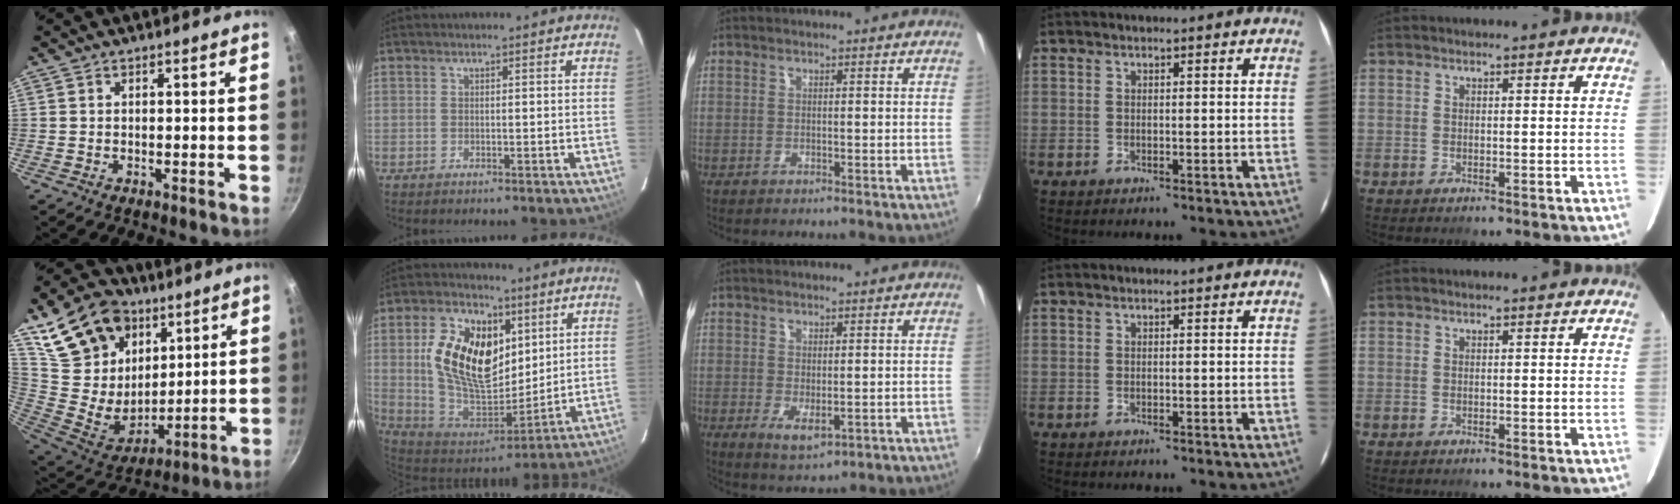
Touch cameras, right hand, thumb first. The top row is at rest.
{"thumb": {"total": 23.4, "force": [12.3, 16.0, 11.8], "torque": [-0.188, -0.063, 0.239]}, "index": {"total": 20.2, "force": [5.5, 12.2, 15.1], "torque": [-0.307, 0.009, 0.112]}, "middle": {"total": 3.9, "force": [-0.6, 1.9, 3.4], "torque": [-0.058, -0.013, -0.002]}}